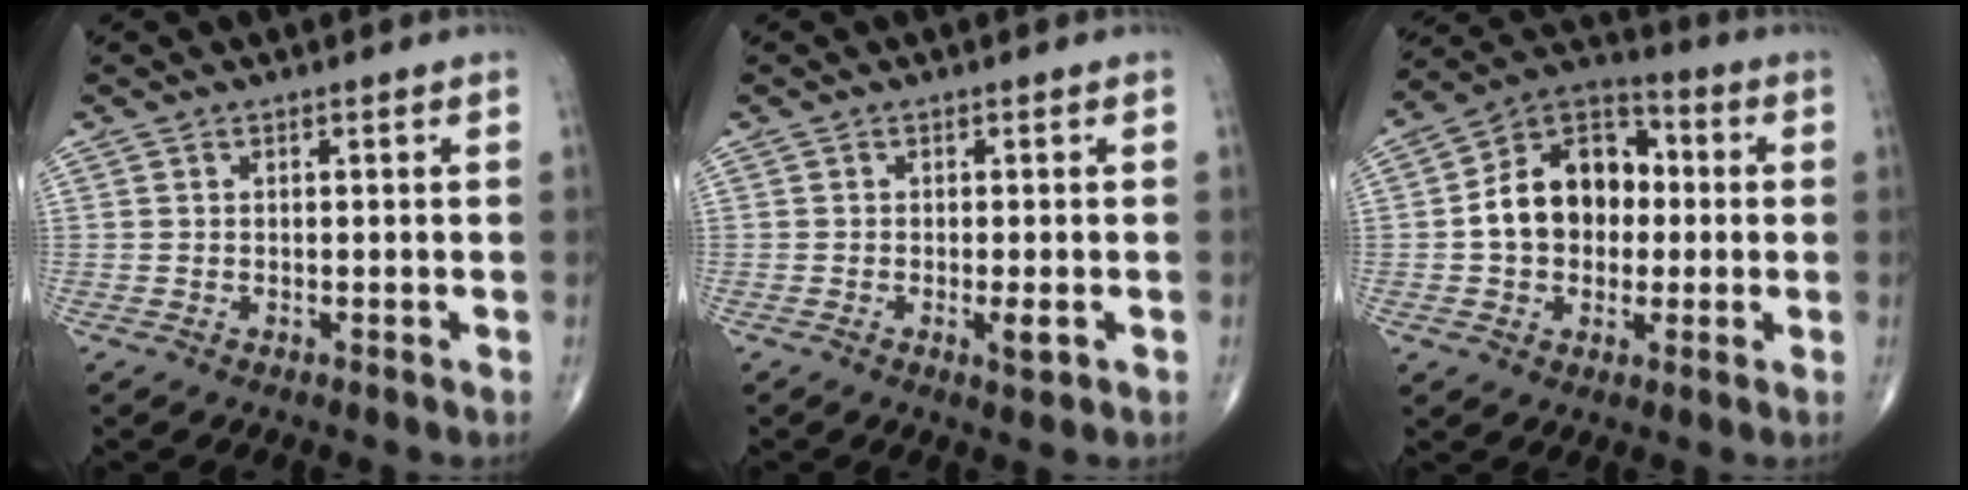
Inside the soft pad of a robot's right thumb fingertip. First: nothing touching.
{"total": 2.4, "force": [-0.7, 0.5, 2.2], "torque": [-0.034, -0.005, -0.012]}
{"total": 15.1, "force": [0.2, 11.1, 10.2], "torque": [-0.127, 0.031, -0.007]}